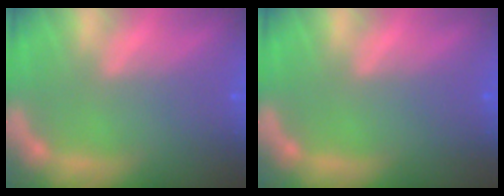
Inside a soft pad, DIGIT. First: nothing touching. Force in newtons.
{"total": 0.0}